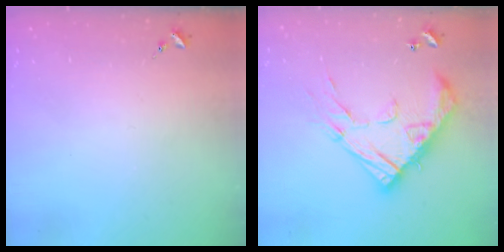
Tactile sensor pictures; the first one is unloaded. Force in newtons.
{"total": 20.3, "press": 20.3, "slide": 1.7}